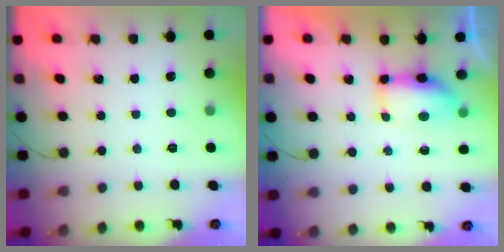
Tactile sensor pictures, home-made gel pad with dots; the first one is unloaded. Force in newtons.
{"total": 6.8, "press": 6.8, "slide": 0.8}